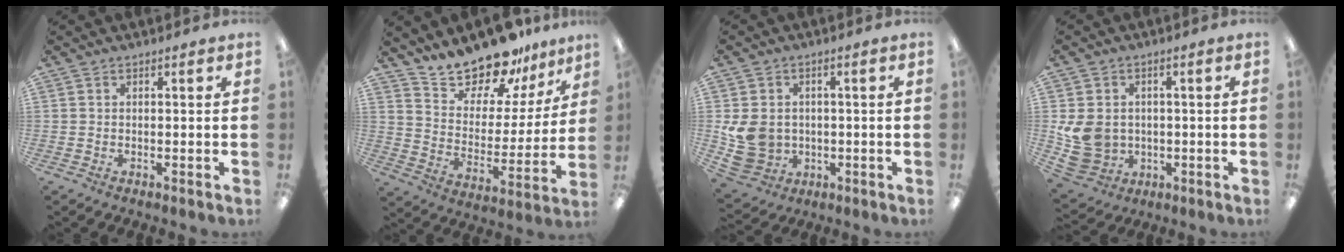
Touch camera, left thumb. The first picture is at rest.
{"total": 16.9, "force": [15.6, 5.5, 3.6], "torque": [-0.068, -0.141, 0.283]}
{"total": 9.6, "force": [-0.3, 8.4, 4.7], "torque": [-0.116, 0.002, -0.001]}
{"total": 9.8, "force": [-0.3, 8.5, 4.8], "torque": [-0.119, 0.001, 0.002]}